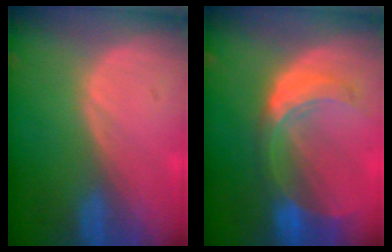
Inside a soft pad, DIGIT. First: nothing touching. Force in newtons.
{"total": 7.8, "press": 6.9, "slide": 3.6}